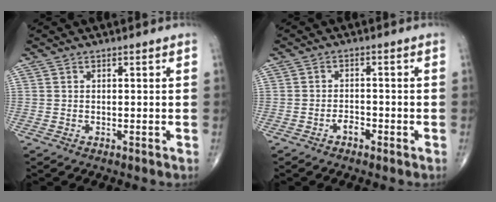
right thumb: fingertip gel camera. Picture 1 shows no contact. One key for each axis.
{"total": 2.2, "fx": -1.3, "fy": 1.2, "fz": 1.2, "tx": -0.015, "ty": 0.010, "tz": -0.025}